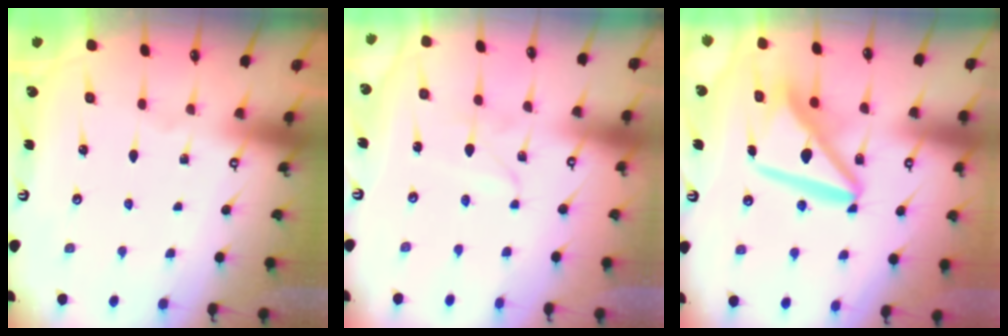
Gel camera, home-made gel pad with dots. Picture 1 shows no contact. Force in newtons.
{"total": 1.8, "press": 1.7, "slide": 0.2}
{"total": 13.3, "press": 13.2, "slide": 1.5}